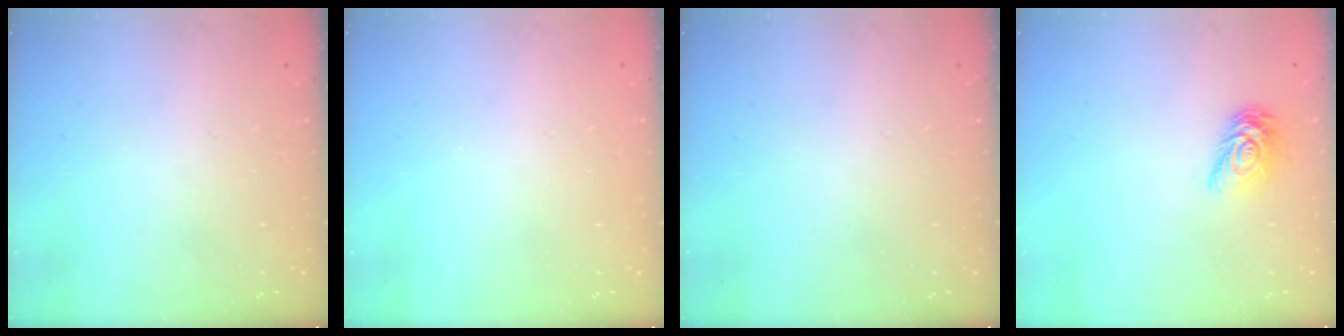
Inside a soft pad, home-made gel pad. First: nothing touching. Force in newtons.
{"total": 0.0}
{"total": 0.0}
{"total": 8.5, "press": 8.5, "slide": 0.2}